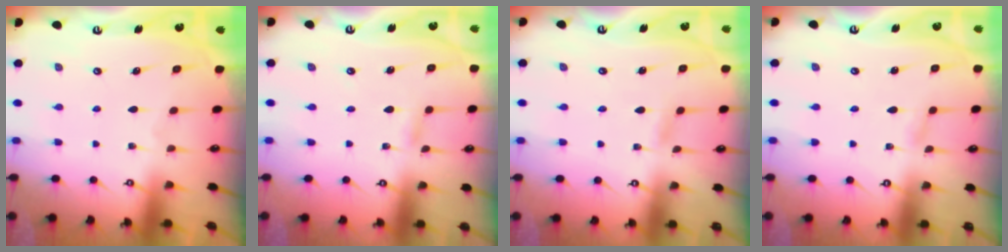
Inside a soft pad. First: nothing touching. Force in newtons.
{"total": 2.9, "press": 2.9, "slide": 0.4}
{"total": 3.2, "press": 3.2, "slide": 0.4}
{"total": 1.6, "press": 1.6, "slide": 0.1}